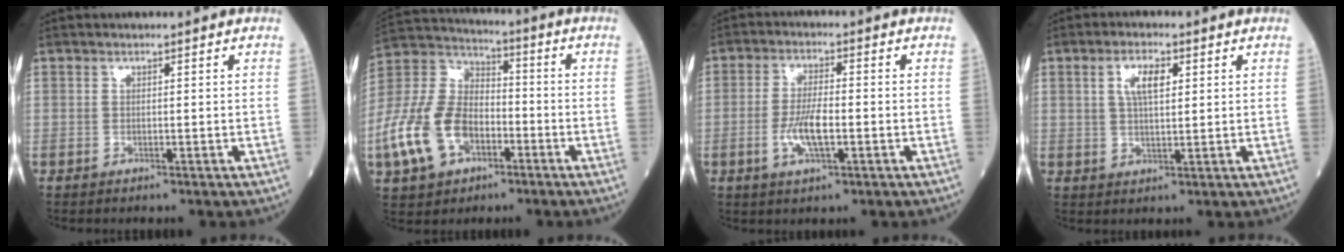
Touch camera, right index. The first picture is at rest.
{"total": 14.5, "force": [-5.4, 9.2, 9.8], "torque": [-0.240, 0.017, -0.099]}
{"total": 5.9, "force": [-1.5, 1.5, 5.5], "torque": [-0.111, 0.000, -0.027]}
{"total": 4.8, "force": [1.7, 1.6, 4.2], "torque": [-0.081, 0.008, 0.031]}